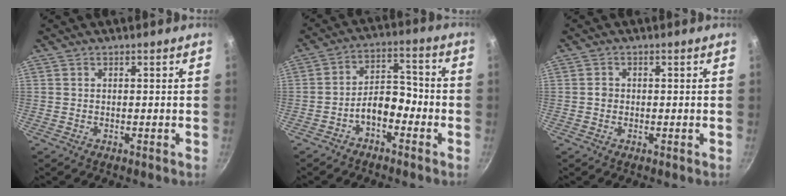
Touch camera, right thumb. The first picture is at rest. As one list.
[{"total": 6.9, "force": [-3.5, 3.9, 4.5], "torque": [-0.051, 0.050, -0.065]}, {"total": 1.3, "force": [-0.1, 1.2, 0.6], "torque": [-0.005, 0.007, -0.003]}]